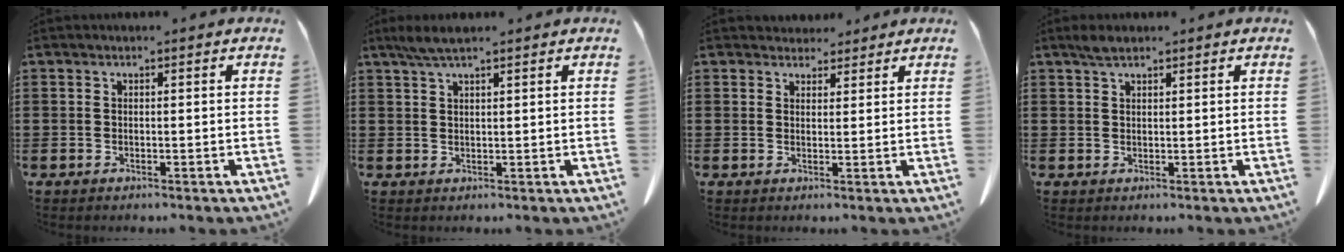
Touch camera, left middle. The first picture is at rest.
{"total": 2.9, "force": [2.1, 0.3, 2.0], "torque": [-0.044, 0.000, 0.039]}
{"total": 3.0, "force": [2.8, 1.2, 0.3], "torque": [-0.005, -0.006, 0.052]}
{"total": 1.9, "force": [1.5, 0.7, 1.0], "torque": [-0.023, 0.002, 0.029]}